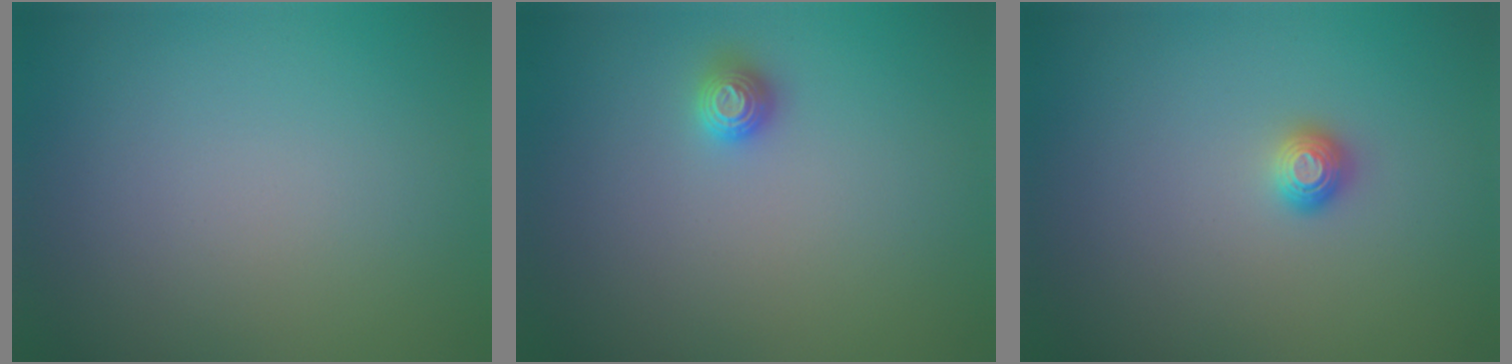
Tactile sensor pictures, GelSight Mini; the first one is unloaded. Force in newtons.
{"total": 1.1, "press": 1.1, "slide": 0.2}
{"total": 1.1, "press": 1.0, "slide": 0.2}